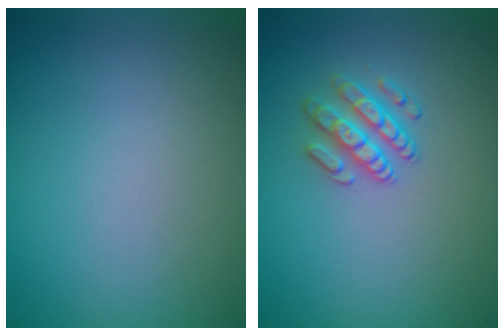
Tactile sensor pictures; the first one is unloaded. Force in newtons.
{"total": 2.4, "press": 2.3, "slide": 0.6}